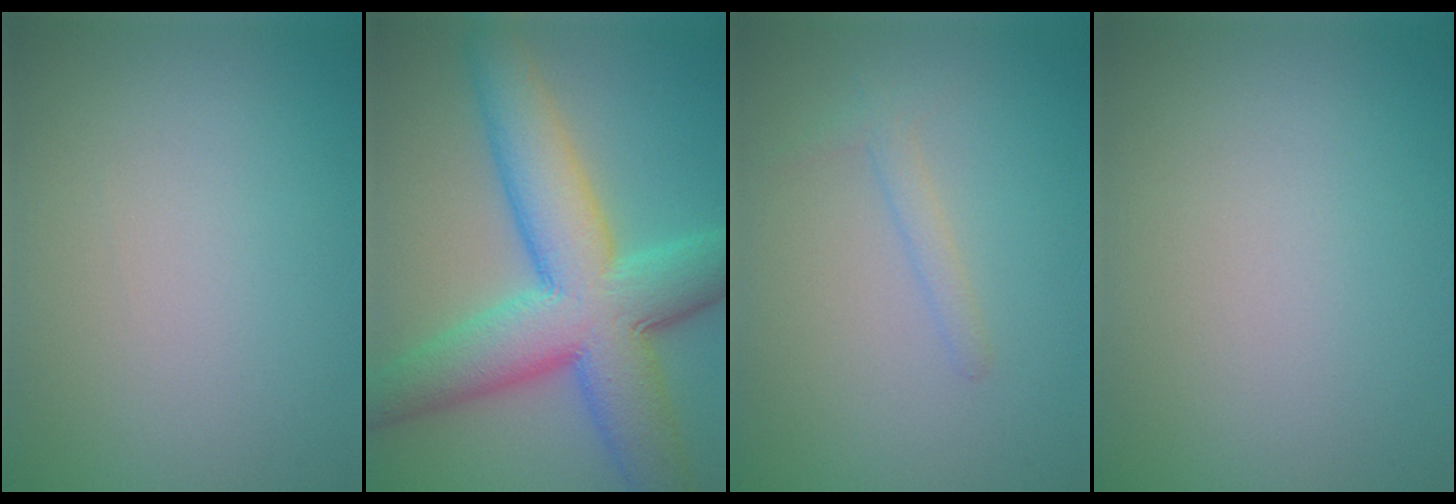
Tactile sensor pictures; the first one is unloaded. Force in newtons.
{"total": 11.9, "press": 11.9, "slide": 0.1}
{"total": 1.3, "press": 1.3, "slide": 0.0}
{"total": 0.0}